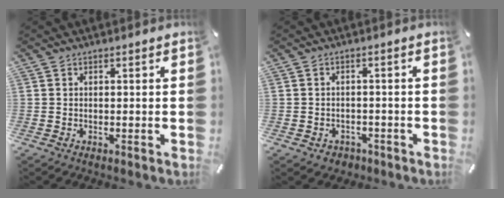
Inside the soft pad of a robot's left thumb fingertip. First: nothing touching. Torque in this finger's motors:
{"motor_torque": [-0.45, 0.47, 0.07, -0.07, 0.00]}